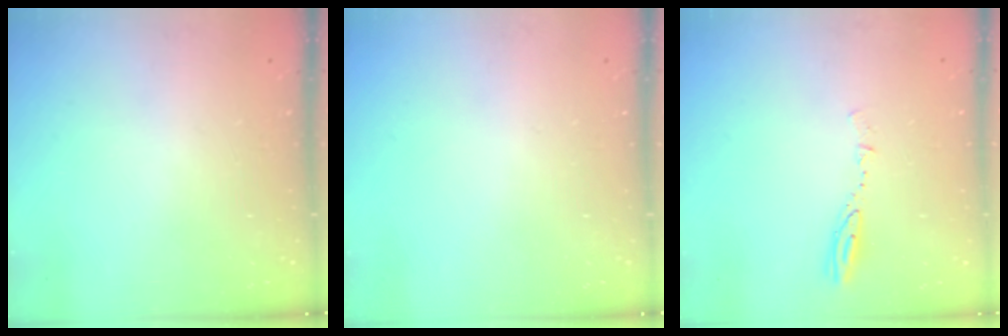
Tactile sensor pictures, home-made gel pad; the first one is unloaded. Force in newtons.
{"total": 0.0}
{"total": 4.0, "press": 4.0, "slide": 0.3}